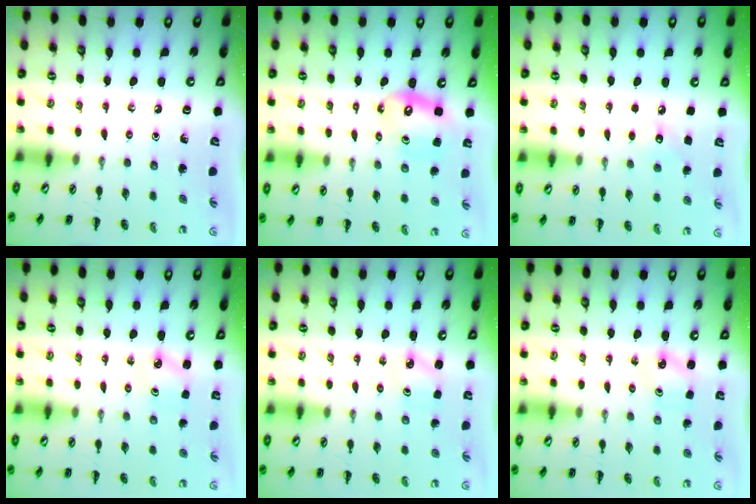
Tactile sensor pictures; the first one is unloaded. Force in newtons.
{"total": 10.0, "press": 9.7, "slide": 2.5}
{"total": 5.0, "press": 4.8, "slide": 1.4}
{"total": 1.9, "press": 1.9, "slide": 0.4}
{"total": 1.7, "press": 1.7, "slide": 0.2}
{"total": 2.5, "press": 2.4, "slide": 0.8}